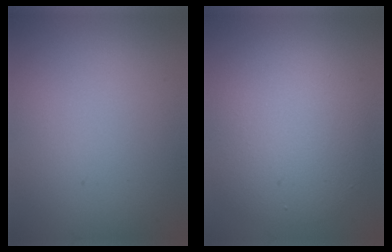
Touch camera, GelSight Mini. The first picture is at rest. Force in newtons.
{"total": 6.6, "press": 6.6, "slide": 0.4}